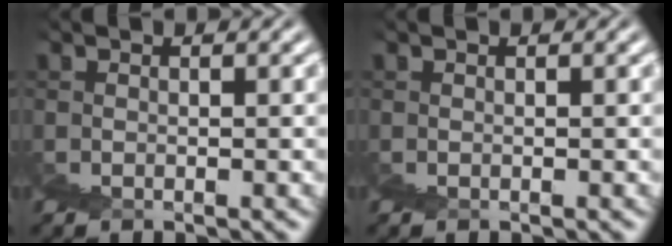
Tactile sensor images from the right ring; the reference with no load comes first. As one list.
[{"total": 0.0}]